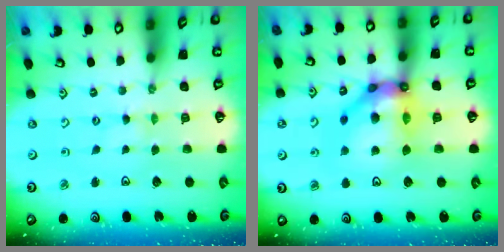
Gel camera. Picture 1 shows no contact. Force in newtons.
{"total": 16.3, "press": 16.3, "slide": 1.4}